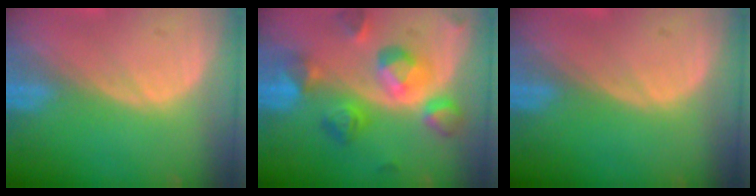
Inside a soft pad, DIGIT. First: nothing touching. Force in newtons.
{"total": 9.4, "press": 9.4, "slide": 0.6}
{"total": 0.0}